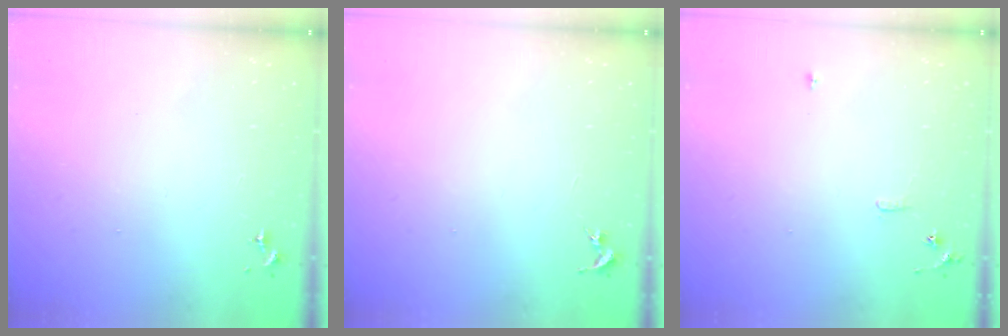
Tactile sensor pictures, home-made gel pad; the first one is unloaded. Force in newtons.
{"total": 0.0}
{"total": 5.6, "press": 5.6, "slide": 0.6}